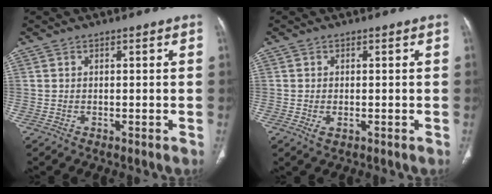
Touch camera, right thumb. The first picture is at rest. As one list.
[{"total": 1.8, "force": [-0.5, 1.0, 1.4], "torque": [-0.030, -0.002, -0.007]}]